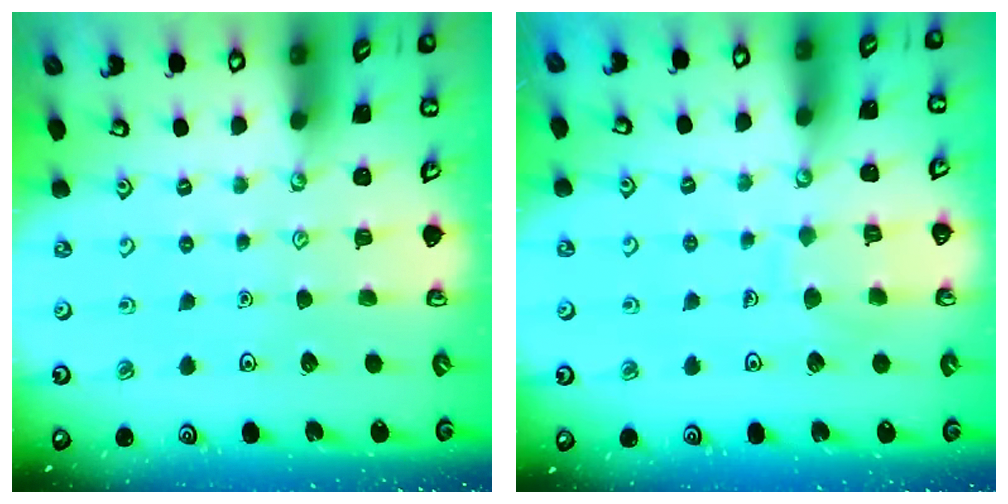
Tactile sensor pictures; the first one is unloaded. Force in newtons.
{"total": 7.0, "press": 7.0, "slide": 0.7}